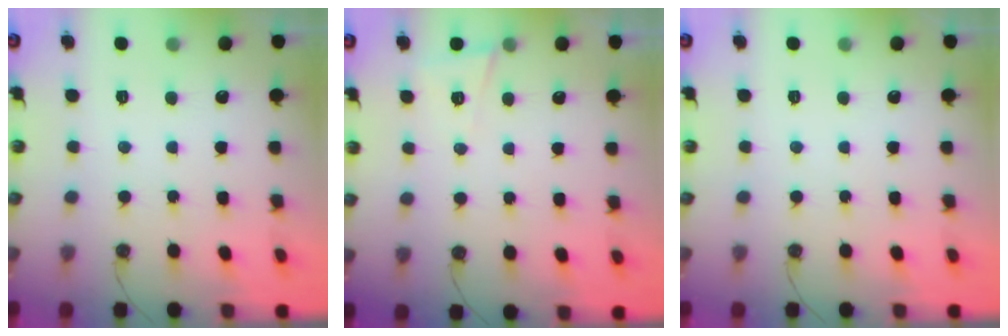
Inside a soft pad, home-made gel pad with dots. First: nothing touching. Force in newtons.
{"total": 4.5, "press": 3.7, "slide": 2.6}
{"total": 0.0}